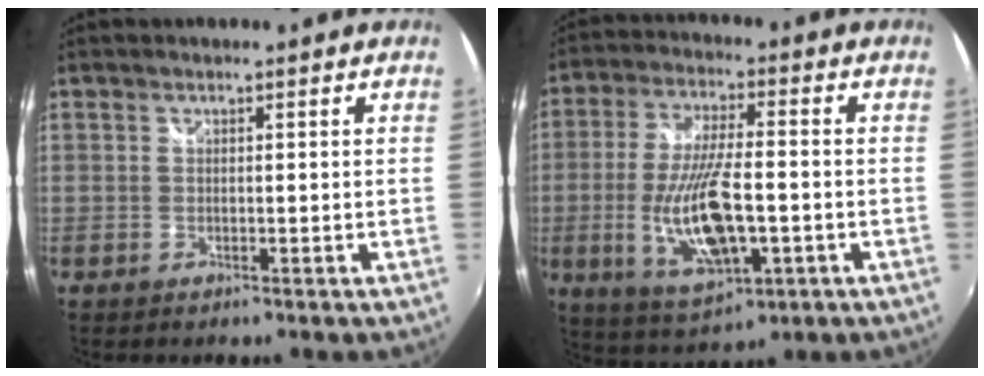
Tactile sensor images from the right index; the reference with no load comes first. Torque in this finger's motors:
{"motor_torque": [2.01, -0.13, 0.81, 0.21]}